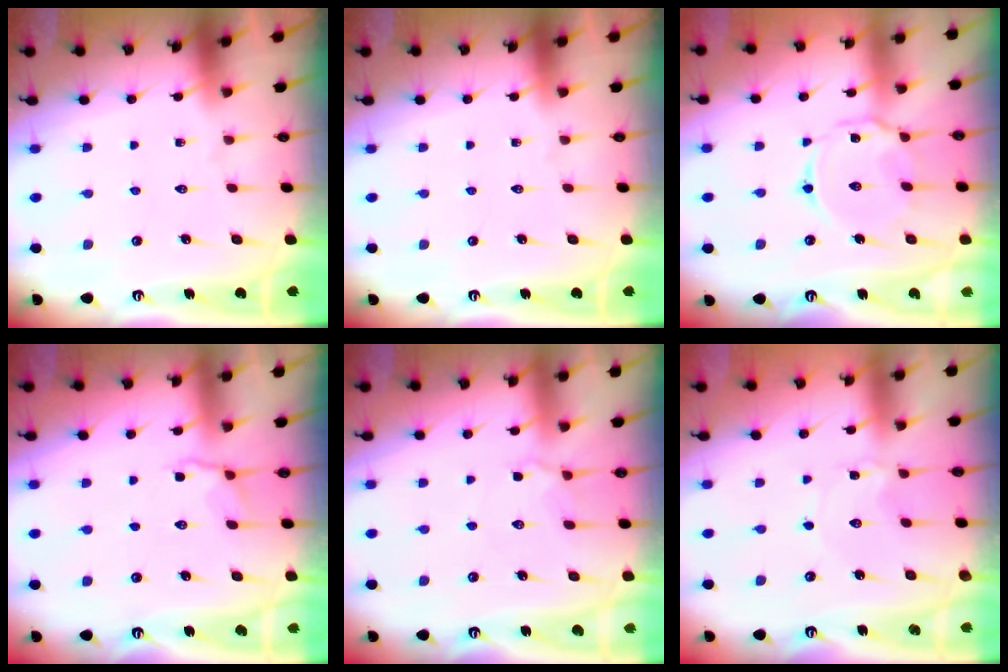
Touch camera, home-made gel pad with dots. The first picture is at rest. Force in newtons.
{"total": 0.0}
{"total": 7.3, "press": 7.3, "slide": 0.4}
{"total": 3.9, "press": 3.4, "slide": 2.0}
{"total": 3.0, "press": 2.9, "slide": 0.7}
{"total": 0.0}